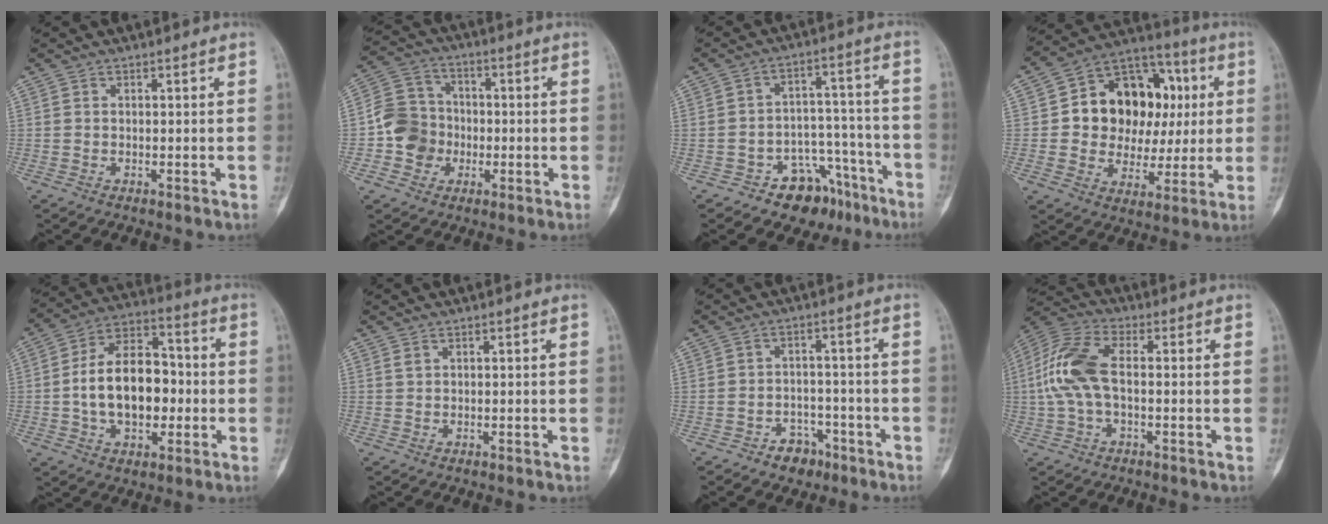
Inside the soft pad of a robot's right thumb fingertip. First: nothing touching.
{"total": 9.4, "force": [-1.8, 8.6, 3.3], "torque": [-0.028, 0.025, -0.040]}
{"total": 11.3, "force": [-7.6, 7.6, 3.7], "torque": [-0.011, 0.093, -0.108]}
{"total": 19.9, "force": [2.9, 15.1, 12.7], "torque": [-0.131, 0.027, 0.051]}
{"total": 16.8, "force": [-1.5, 10.6, 12.9], "torque": [-0.191, 0.037, -0.026]}
{"total": 0.6, "force": [0.4, 0.3, 0.4], "torque": [-0.004, 0.003, 0.007]}
{"total": 5.1, "force": [-3.2, 3.6, 1.4], "torque": [0.000, 0.034, -0.043]}
{"total": 11.4, "force": [0.0, 5.7, 9.9], "torque": [-0.232, 0.031, -0.005]}